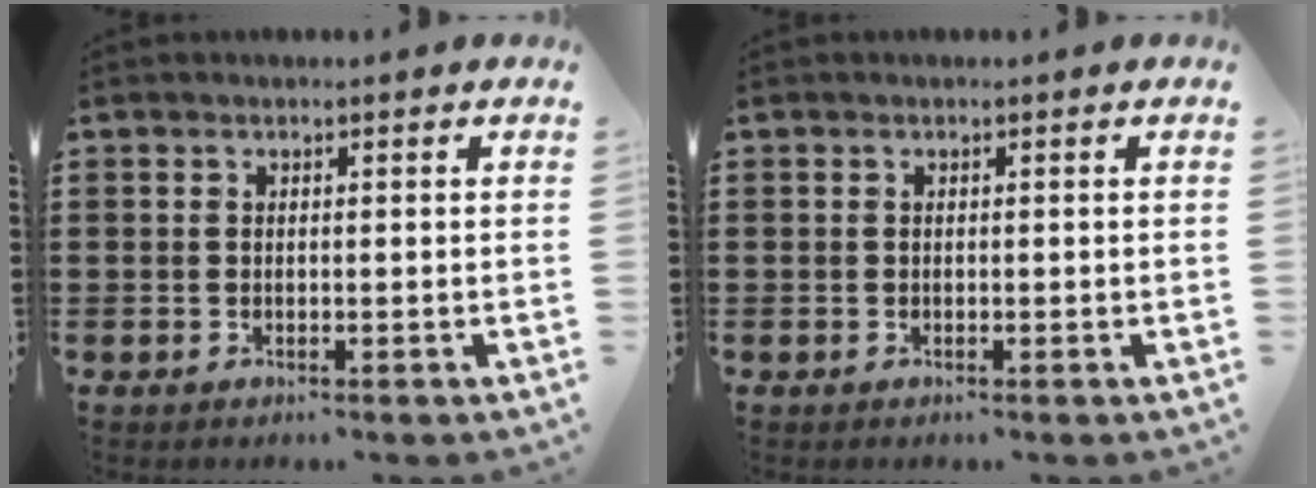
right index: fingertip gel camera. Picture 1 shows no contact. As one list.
[{"total": 0.0}]